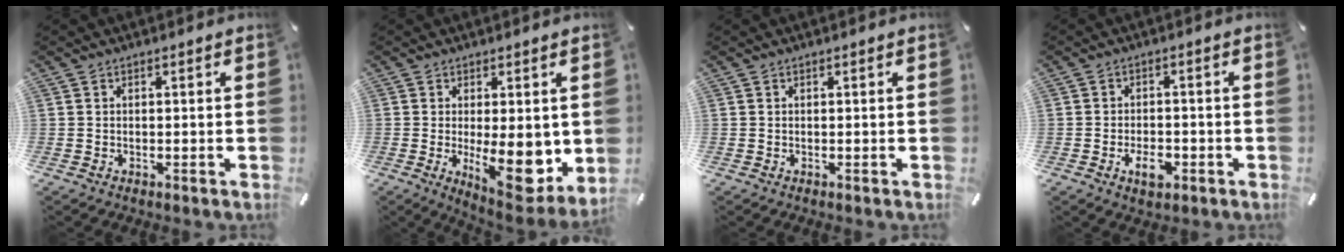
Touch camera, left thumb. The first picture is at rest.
{"total": 12.4, "force": [-1.5, 4.5, 11.5], "torque": [-0.147, -0.021, -0.017]}
{"total": 0.0}
{"total": 5.1, "force": [-2.3, 3.0, 3.5], "torque": [-0.066, 0.007, -0.041]}